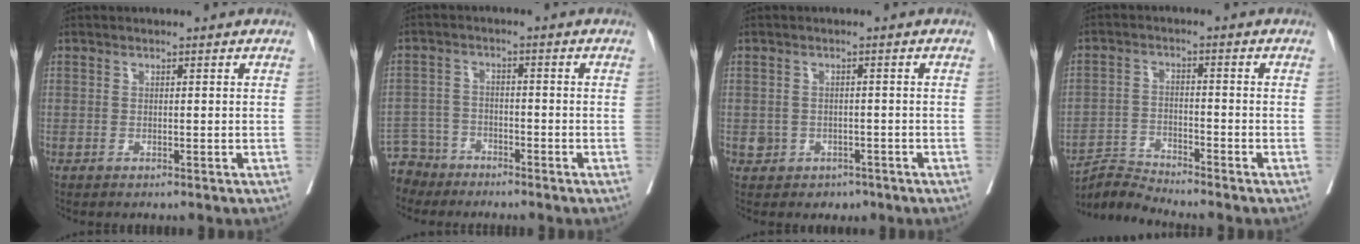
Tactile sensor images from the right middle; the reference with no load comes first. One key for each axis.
{"total": 5.7, "fx": -5.1, "fy": 2.5, "fz": -0.8, "tx": 0.017, "ty": -0.003, "tz": -0.099}
{"total": 3.5, "fx": -1.5, "fy": 3.1, "fz": 0.5, "tx": -0.006, "ty": 0.011, "tz": -0.012}
{"total": 5.0, "fx": -4.6, "fy": -1.6, "fz": -1.0, "tx": 0.009, "ty": -0.012, "tz": -0.087}